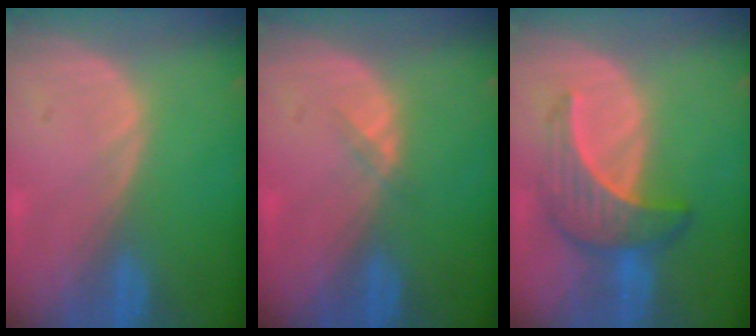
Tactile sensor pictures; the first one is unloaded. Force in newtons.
{"total": 1.3, "press": 0.9, "slide": 0.9}
{"total": 6.7, "press": 6.4, "slide": 2.0}